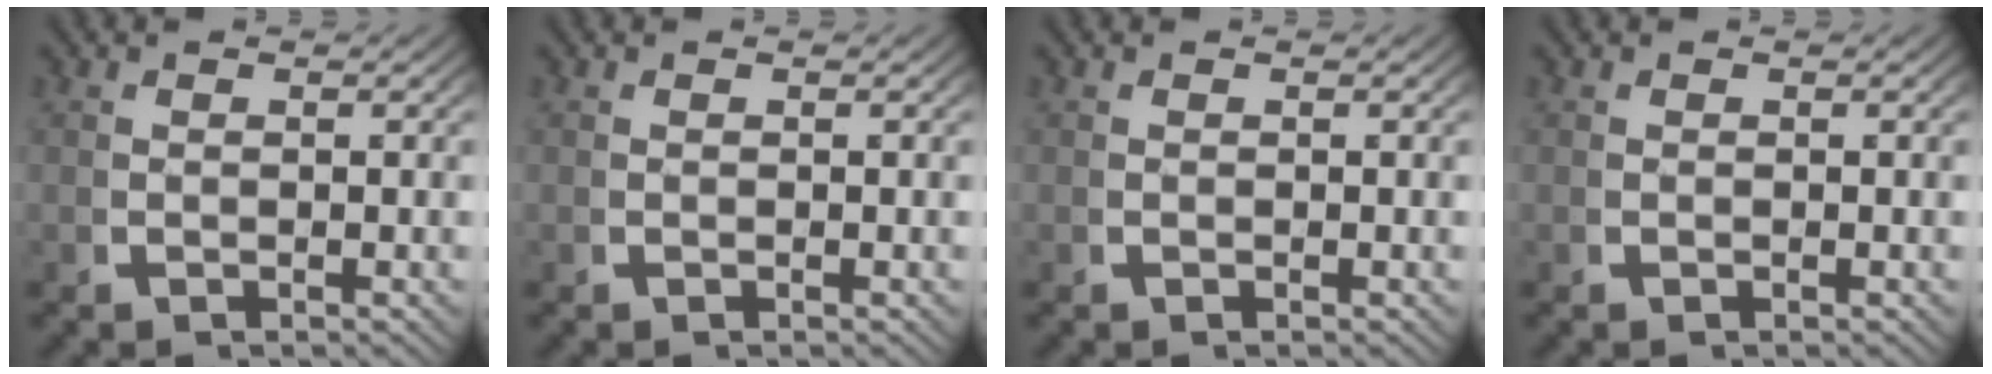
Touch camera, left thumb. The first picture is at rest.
{"total": 0.0}
{"total": 0.0}
{"total": 0.0}